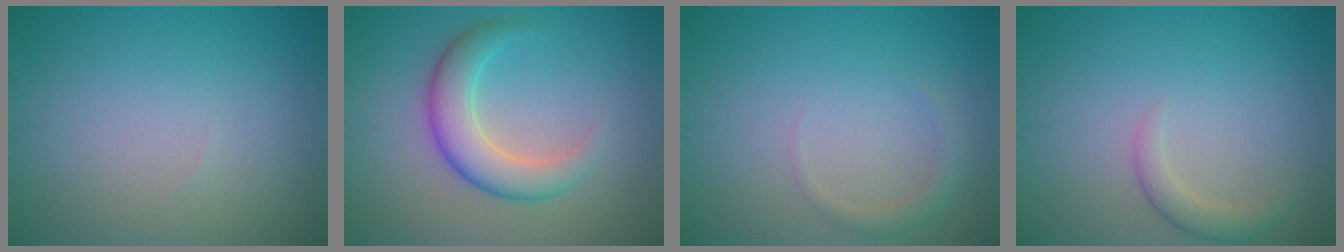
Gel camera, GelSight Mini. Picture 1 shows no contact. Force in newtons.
{"total": 4.6, "press": 4.6, "slide": 0.2}
{"total": 1.3, "press": 1.3, "slide": 0.1}
{"total": 1.8, "press": 1.8, "slide": 0.2}